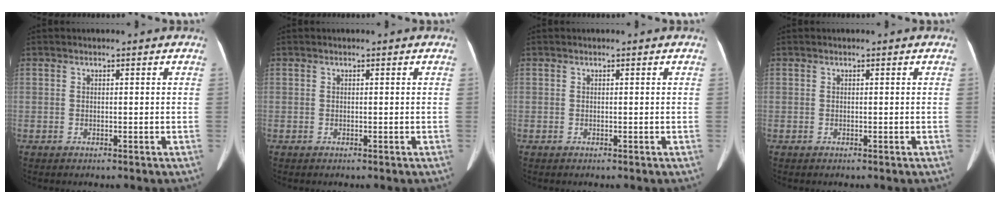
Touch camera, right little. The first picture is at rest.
{"total": 0.0}
{"total": 0.0}
{"total": 0.0}